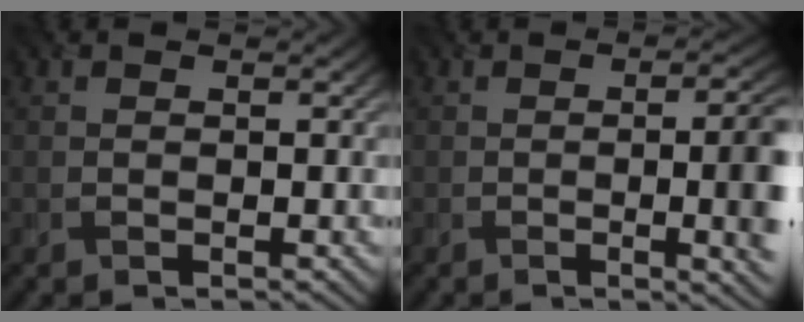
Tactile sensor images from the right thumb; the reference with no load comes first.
{"total": 9.9, "force": [-0.9, 3.5, 9.2], "torque": [-0.082, 0.007, -0.018]}